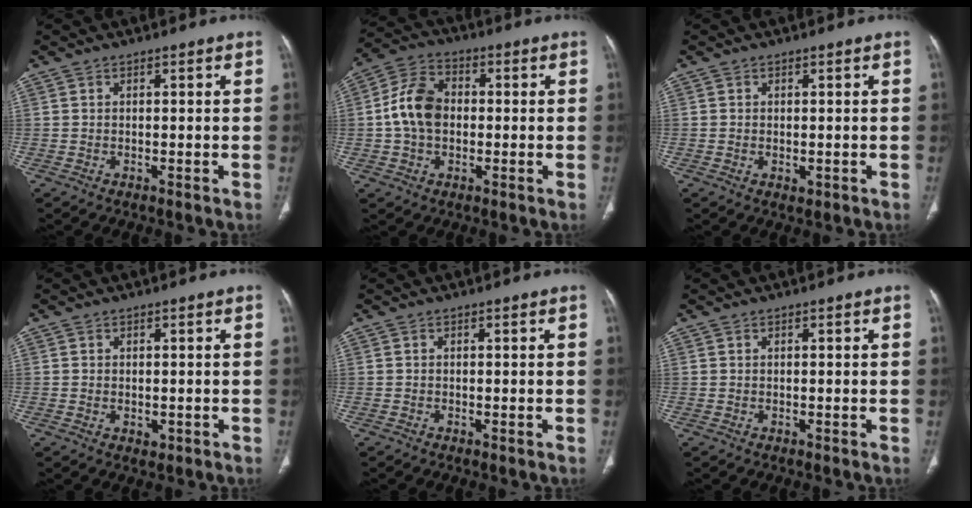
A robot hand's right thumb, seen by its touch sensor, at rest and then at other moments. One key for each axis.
{"total": 10.2, "fx": -0.1, "fy": 7.3, "fz": 7.1, "tx": -0.125, "ty": 0.024, "tz": -0.011}
{"total": 1.2, "fx": -0.2, "fy": 0.9, "fz": 0.8, "tx": -0.015, "ty": -0.003, "tz": 0.000}
{"total": 1.6, "fx": -0.3, "fy": 1.2, "fz": 1.0, "tx": -0.013, "ty": -0.002, "tz": 0.000}
{"total": 0.0}
{"total": 0.0}